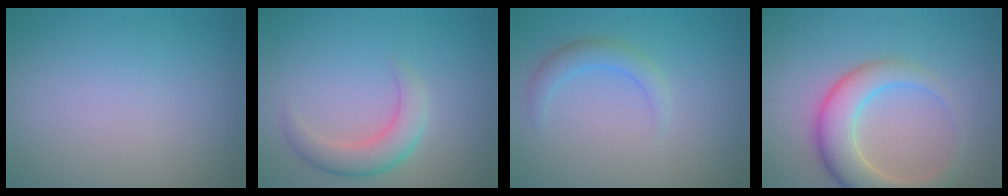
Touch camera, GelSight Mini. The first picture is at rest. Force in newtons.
{"total": 3.3, "press": 3.3, "slide": 0.1}
{"total": 2.0, "press": 2.0, "slide": 0.1}
{"total": 5.6, "press": 5.6, "slide": 0.4}